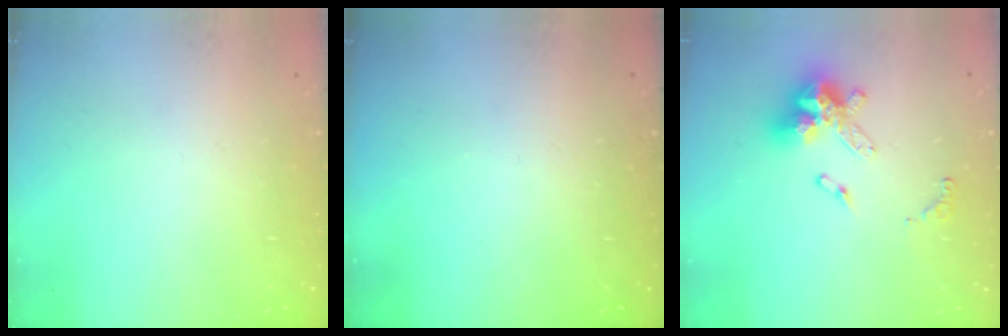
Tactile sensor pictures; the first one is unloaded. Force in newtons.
{"total": 0.0}
{"total": 13.4, "press": 13.4, "slide": 1.3}